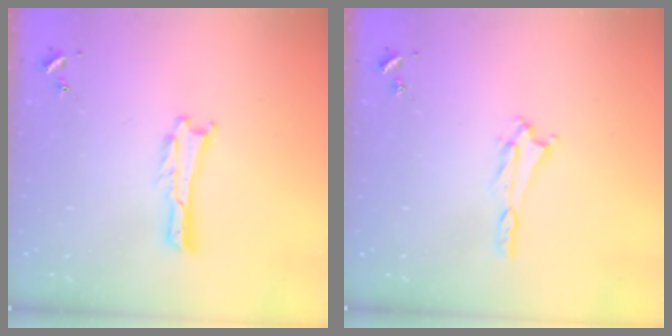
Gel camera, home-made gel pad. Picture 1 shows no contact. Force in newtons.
{"total": 1.3, "press": 1.3, "slide": 0.2}